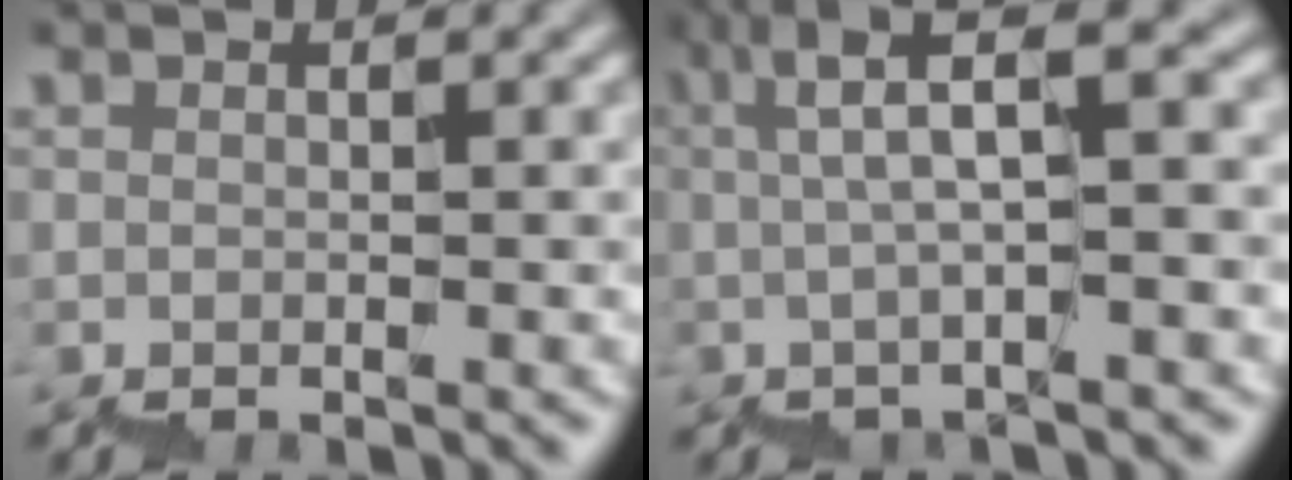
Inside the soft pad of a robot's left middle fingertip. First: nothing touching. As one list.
[{"total": 6.5, "force": [2.2, 1.2, 6.0], "torque": [-0.081, 0.031, 0.031]}]